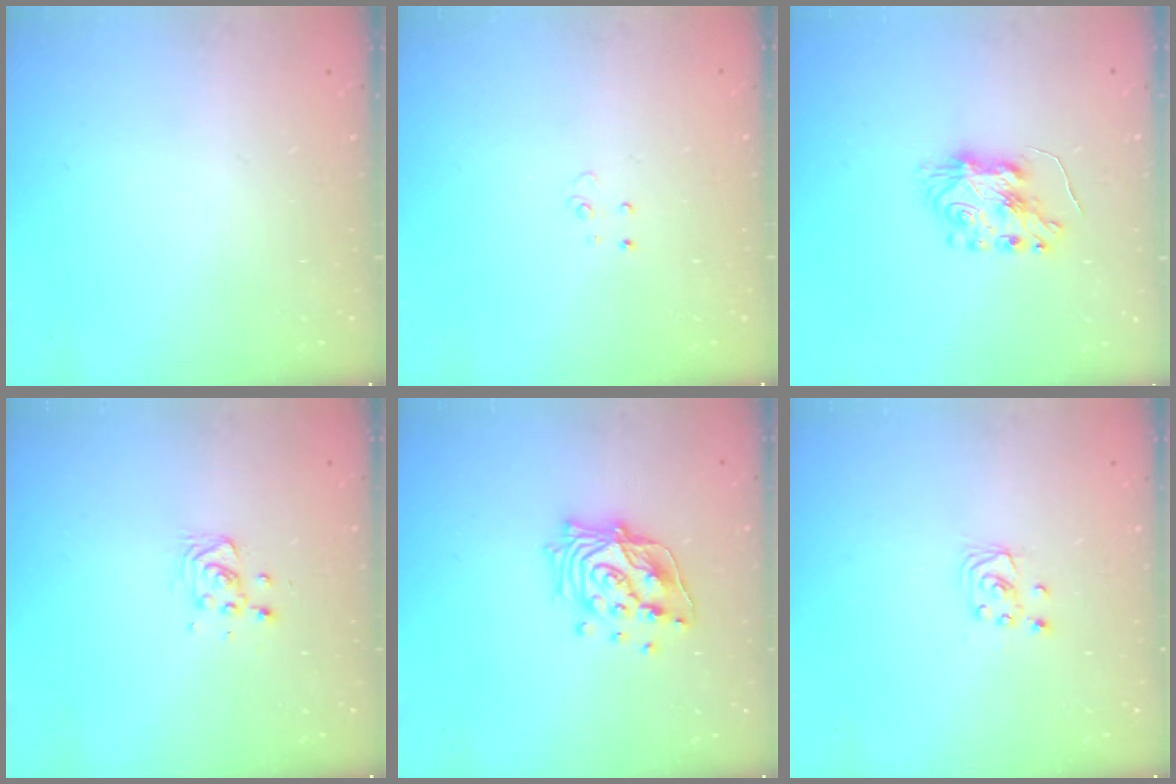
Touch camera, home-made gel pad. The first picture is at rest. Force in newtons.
{"total": 2.9, "press": 2.9, "slide": 0.2}
{"total": 8.7, "press": 8.6, "slide": 0.9}
{"total": 6.2, "press": 6.0, "slide": 1.6}
{"total": 15.0, "press": 14.8, "slide": 1.9}
{"total": 2.7, "press": 2.7, "slide": 0.2}